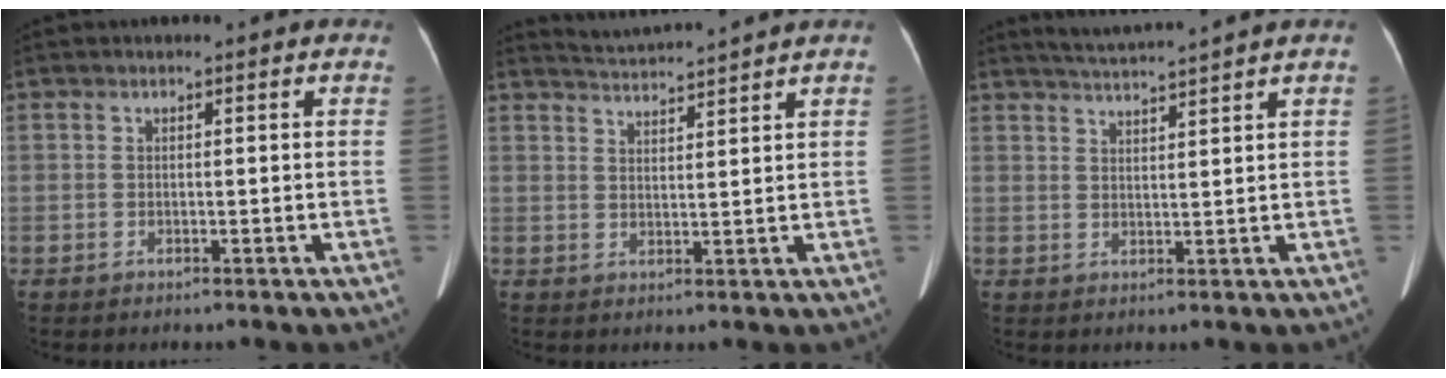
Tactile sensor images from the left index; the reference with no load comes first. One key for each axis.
{"total": 5.4, "fx": 5.1, "fy": -1.6, "fz": 0.6, "tx": -0.017, "ty": 0.004, "tz": 0.086}
{"total": 5.6, "fx": 5.0, "fy": -1.7, "fz": 1.6, "tx": -0.030, "ty": 0.005, "tz": 0.086}